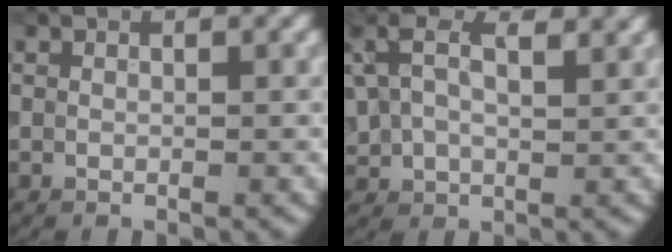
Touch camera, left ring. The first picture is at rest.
{"total": 9.1, "force": [4.5, 4.9, 6.2], "torque": [-0.165, 0.031, 0.074]}